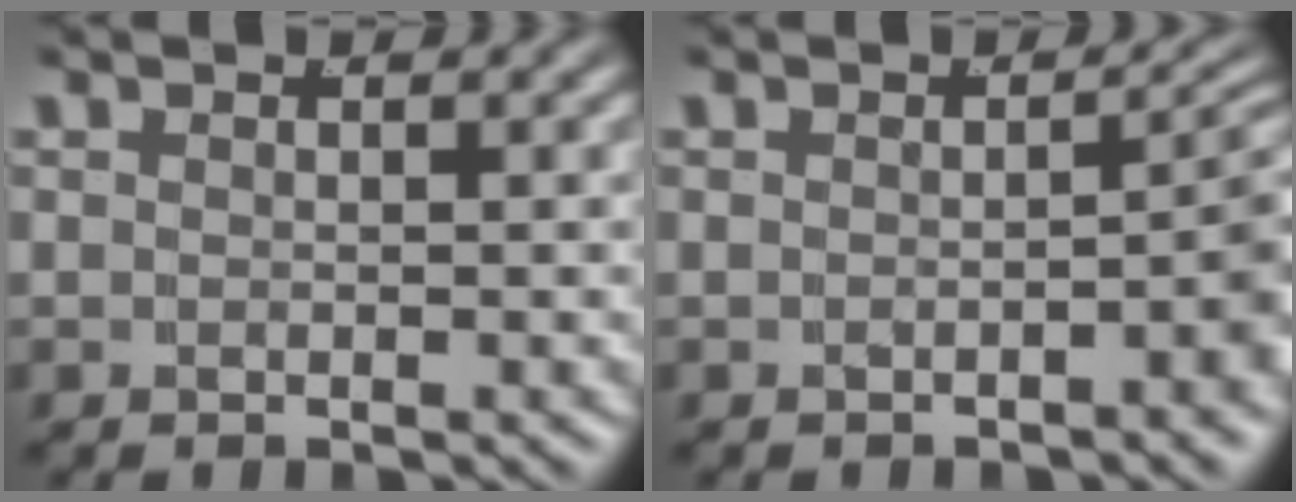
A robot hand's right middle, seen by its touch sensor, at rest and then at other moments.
{"total": 2.9, "force": [-0.9, 0.7, 2.6], "torque": [-0.022, 0.005, -0.014]}